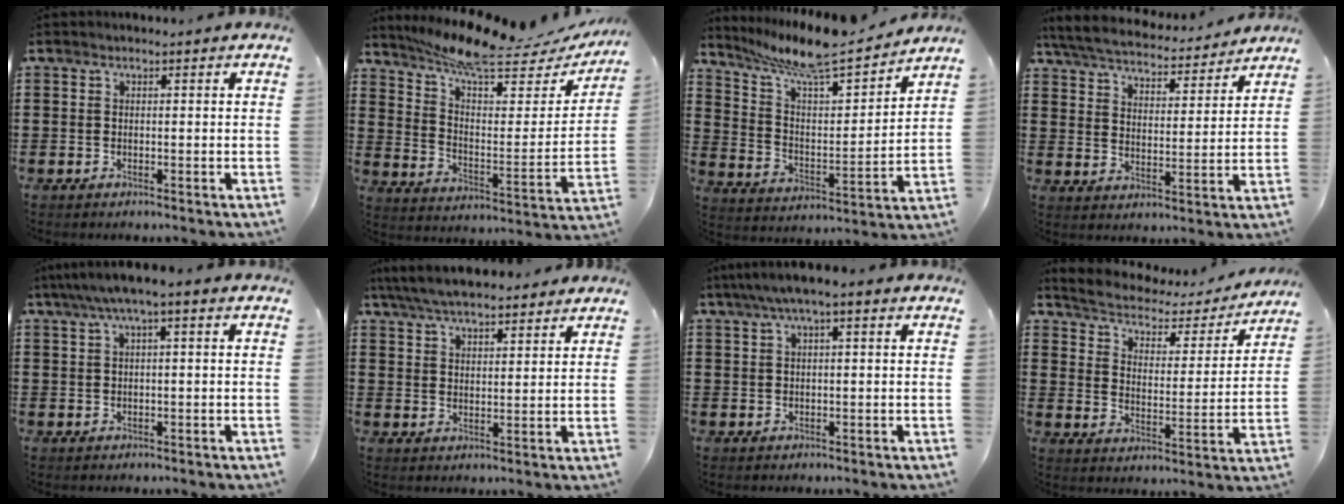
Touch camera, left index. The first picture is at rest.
{"total": 10.3, "force": [8.5, 1.3, 5.8], "torque": [-0.134, -0.055, 0.145]}
{"total": 9.8, "force": [8.8, 1.2, 4.1], "torque": [-0.115, -0.061, 0.151]}
{"total": 5.6, "force": [5.5, 0.3, 1.2], "torque": [-0.051, -0.036, 0.093]}
{"total": 2.7, "force": [0.3, 0.3, 2.7], "torque": [-0.048, 0.002, 0.002]}
{"total": 6.1, "force": [5.6, 1.1, 2.0], "torque": [-0.058, -0.012, 0.105]}
{"total": 2.7, "force": [0.9, 0.4, 2.5], "torque": [-0.048, 0.003, 0.013]}
{"total": 3.0, "force": [2.6, 1.1, 0.9], "torque": [-0.037, -0.023, 0.035]}